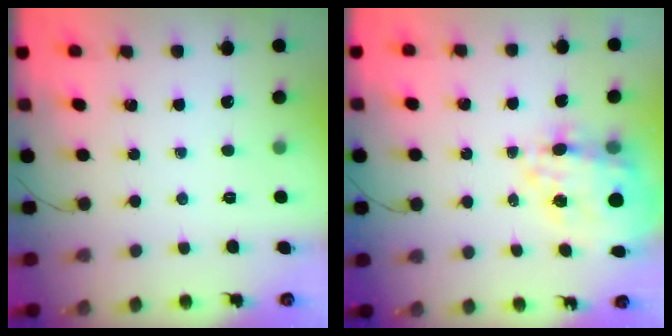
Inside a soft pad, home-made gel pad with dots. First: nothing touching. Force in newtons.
{"total": 15.8, "press": 15.3, "slide": 3.8}